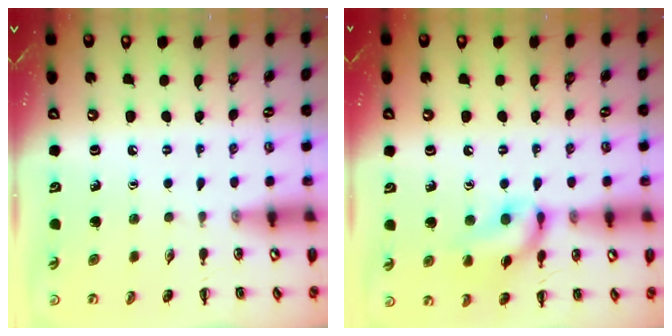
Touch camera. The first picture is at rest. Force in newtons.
{"total": 12.9, "press": 12.8, "slide": 1.2}